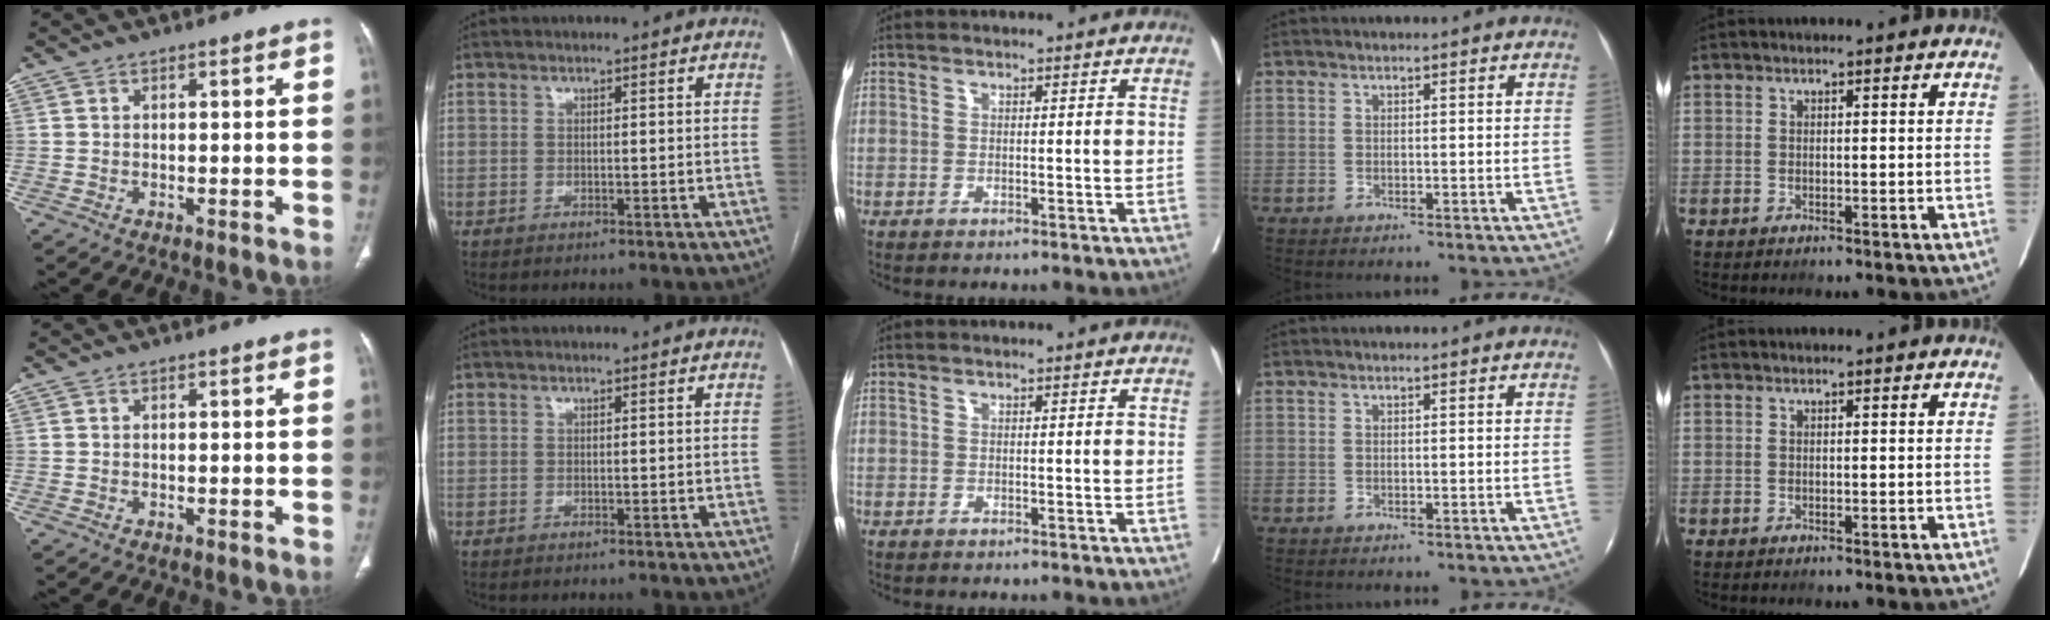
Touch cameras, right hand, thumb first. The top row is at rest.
{}